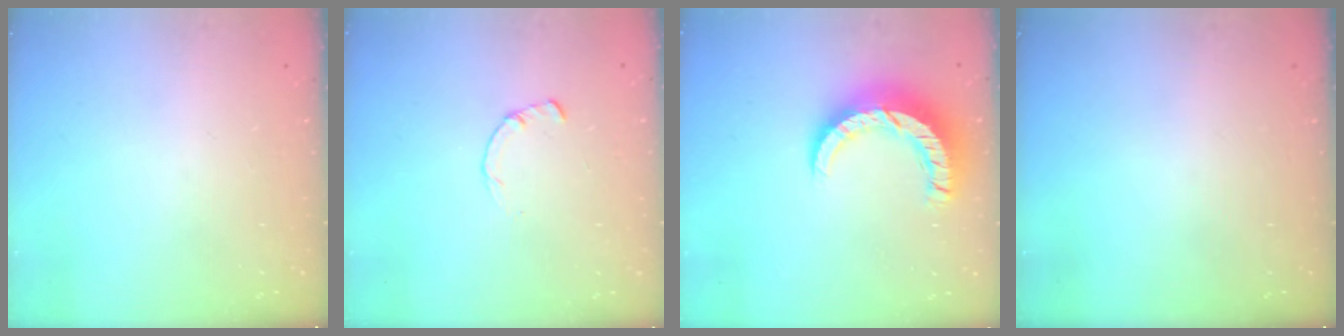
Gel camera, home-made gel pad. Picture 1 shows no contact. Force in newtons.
{"total": 1.7, "press": 1.7, "slide": 0.2}
{"total": 10.3, "press": 10.2, "slide": 0.7}
{"total": 0.0}